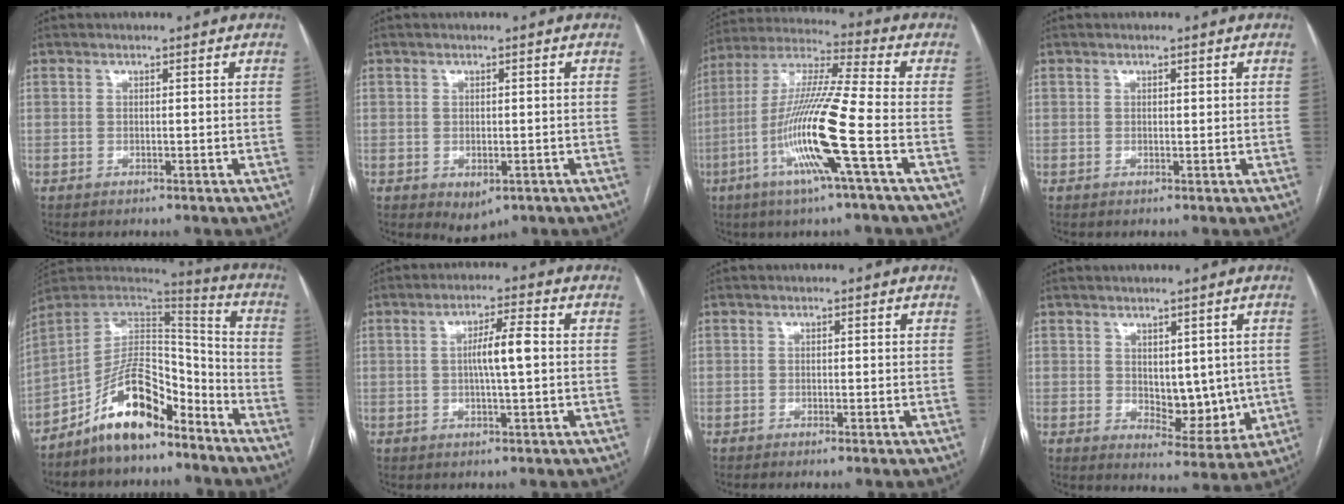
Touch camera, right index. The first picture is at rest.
{"total": 2.9, "force": [-1.1, 1.8, 2.0], "torque": [-0.024, -0.004, -0.001]}
{"total": 15.9, "force": [-5.3, -0.8, 15.0], "torque": [-0.303, -0.011, -0.109]}
{"total": 0.8, "force": [0.3, 0.3, 0.7], "torque": [-0.008, 0.000, 0.004]}
{"total": 13.8, "force": [-9.5, 5.2, 8.5], "torque": [-0.145, 0.032, -0.171]}
{"total": 5.4, "force": [0.1, 0.5, 5.4], "torque": [-0.095, 0.009, 0.001]}
{"total": 0.6, "force": [-0.3, 0.0, 0.6], "torque": [-0.008, 0.000, -0.005]}
{"total": 7.6, "force": [0.5, 4.1, 6.4], "torque": [-0.074, -0.010, 0.023]}